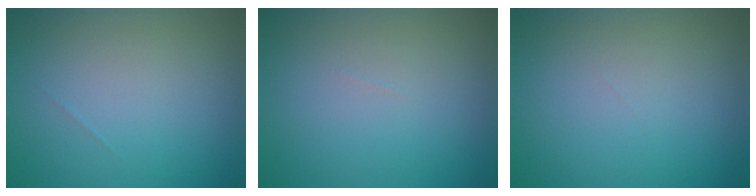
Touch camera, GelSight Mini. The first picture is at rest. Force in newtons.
{"total": 0.0}
{"total": 0.0}